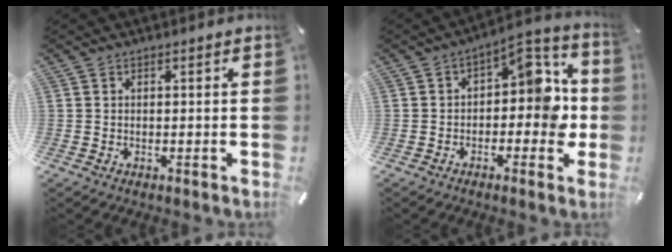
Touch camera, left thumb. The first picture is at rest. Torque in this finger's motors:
{"motor_torque": [0.30, 0.51, 0.81, 0.69, 0.09]}